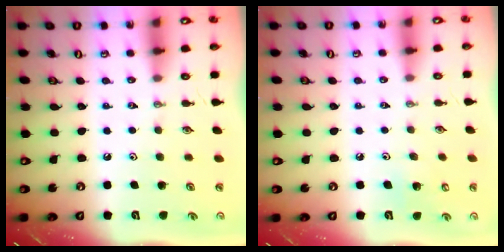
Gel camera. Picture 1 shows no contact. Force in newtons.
{"total": 6.1, "press": 6.0, "slide": 0.4}